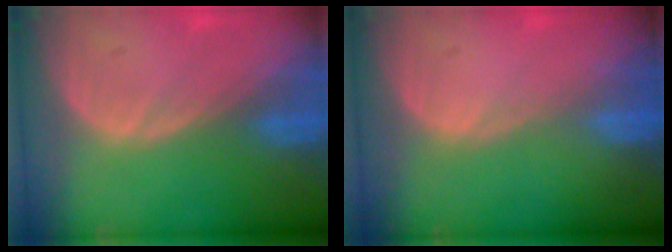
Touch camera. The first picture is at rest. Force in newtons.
{"total": 0.0}